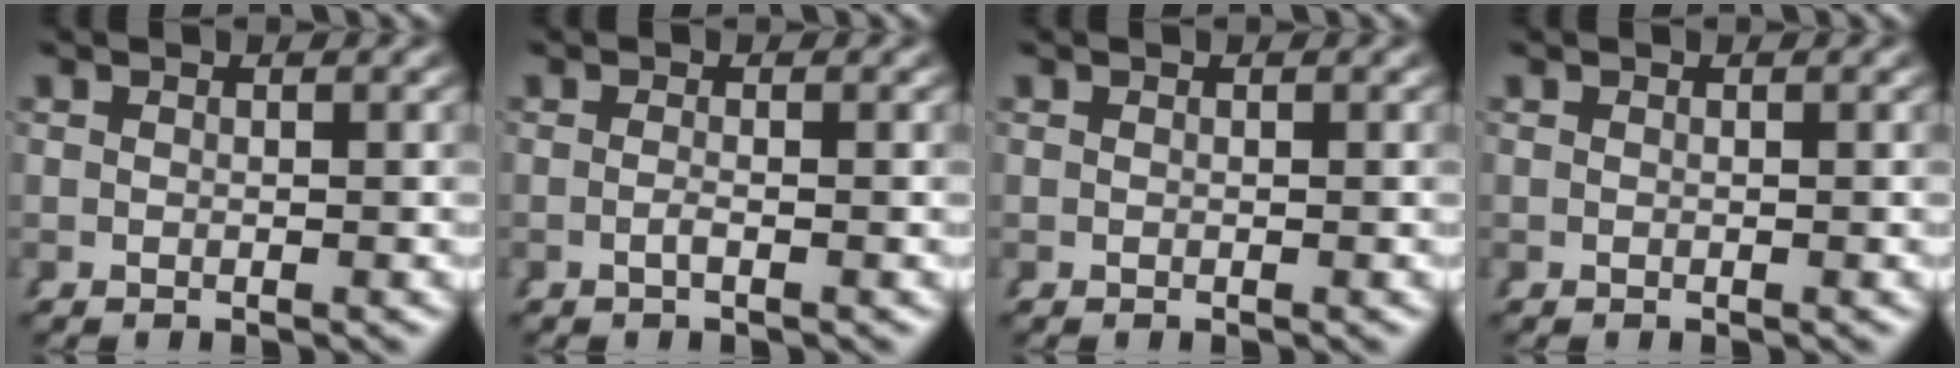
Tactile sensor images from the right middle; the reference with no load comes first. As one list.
[{"total": 0.9, "force": [-0.7, -0.3, 0.4], "torque": [-0.014, -0.002, -0.014]}, {"total": 0.0}, {"total": 0.0}]